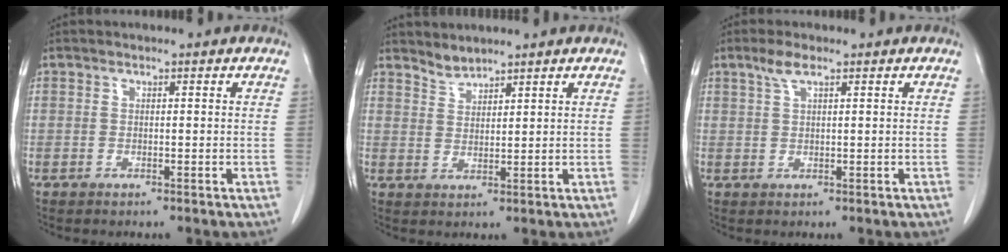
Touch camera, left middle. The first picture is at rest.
{"total": 2.4, "force": [2.3, 0.3, 0.0], "torque": [0.001, 0.000, 0.047]}
{"total": 2.5, "force": [1.6, 0.5, 1.9], "torque": [-0.044, 0.009, 0.035]}